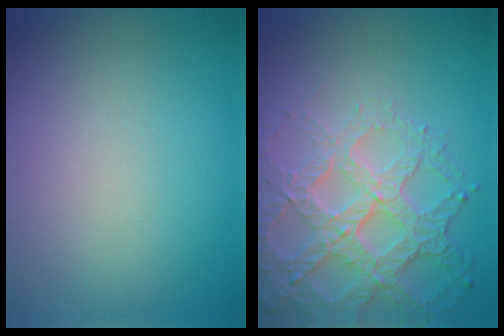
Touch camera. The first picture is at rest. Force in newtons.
{"total": 6.5, "press": 4.9, "slide": 4.3}